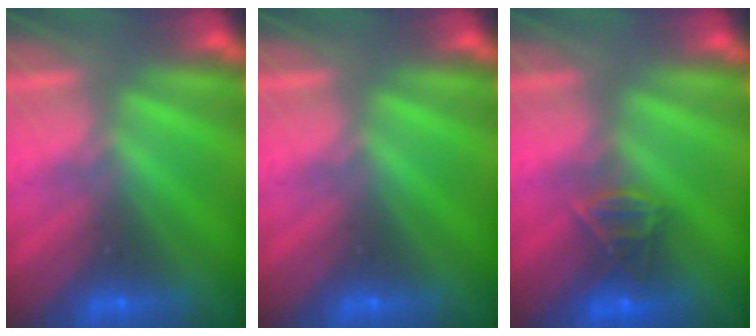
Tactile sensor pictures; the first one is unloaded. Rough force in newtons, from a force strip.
{"total": 0.0}
{"total": 2.8}